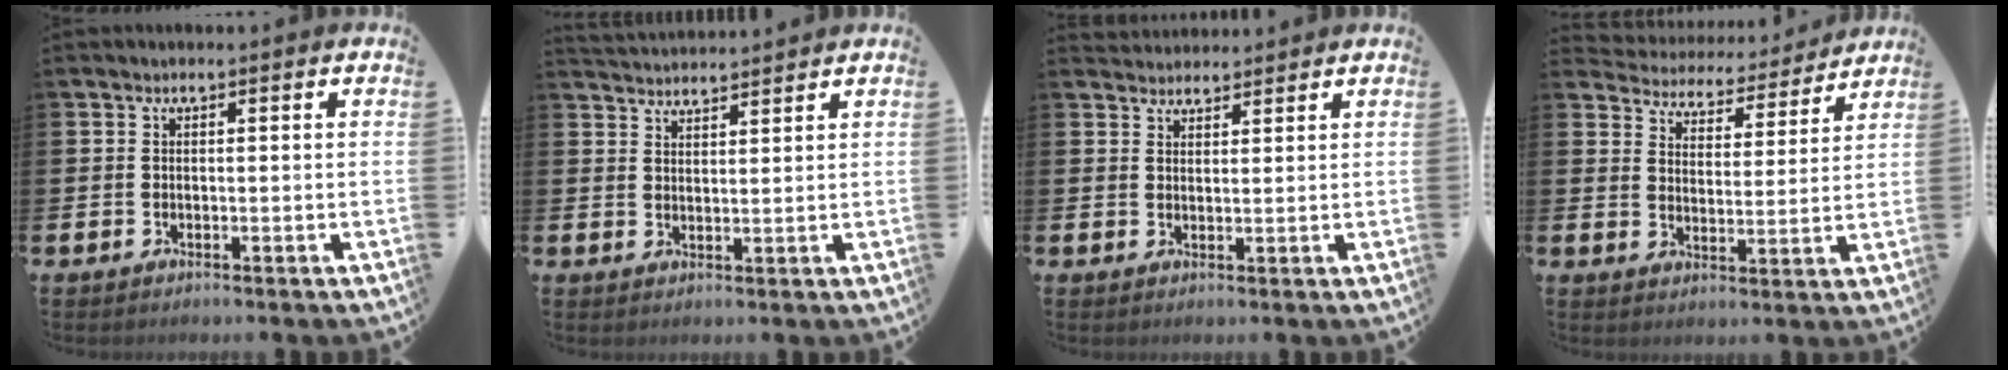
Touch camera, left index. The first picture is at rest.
{"total": 3.2, "force": [3.2, 0.1, -0.1], "torque": [-0.003, -0.019, 0.059]}
{"total": 2.7, "force": [2.6, 0.7, -0.1], "torque": [-0.003, -0.008, 0.049]}
{"total": 4.6, "force": [4.4, 1.2, 0.0], "torque": [-0.023, -0.042, 0.071]}